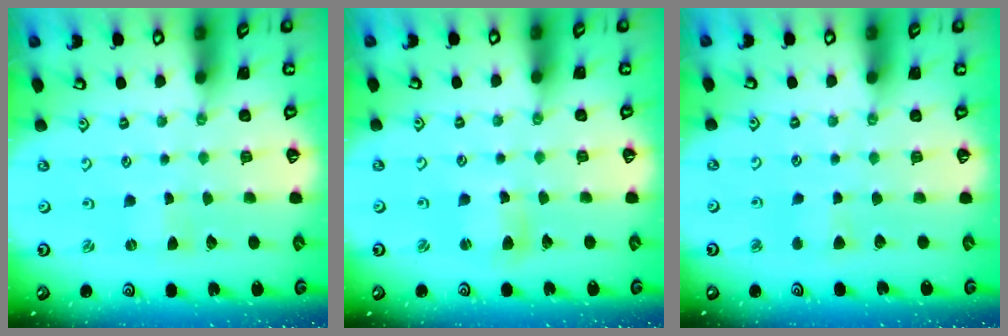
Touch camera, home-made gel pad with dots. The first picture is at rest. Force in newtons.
{"total": 4.2, "press": 4.2, "slide": 0.5}
{"total": 3.2, "press": 3.1, "slide": 0.6}